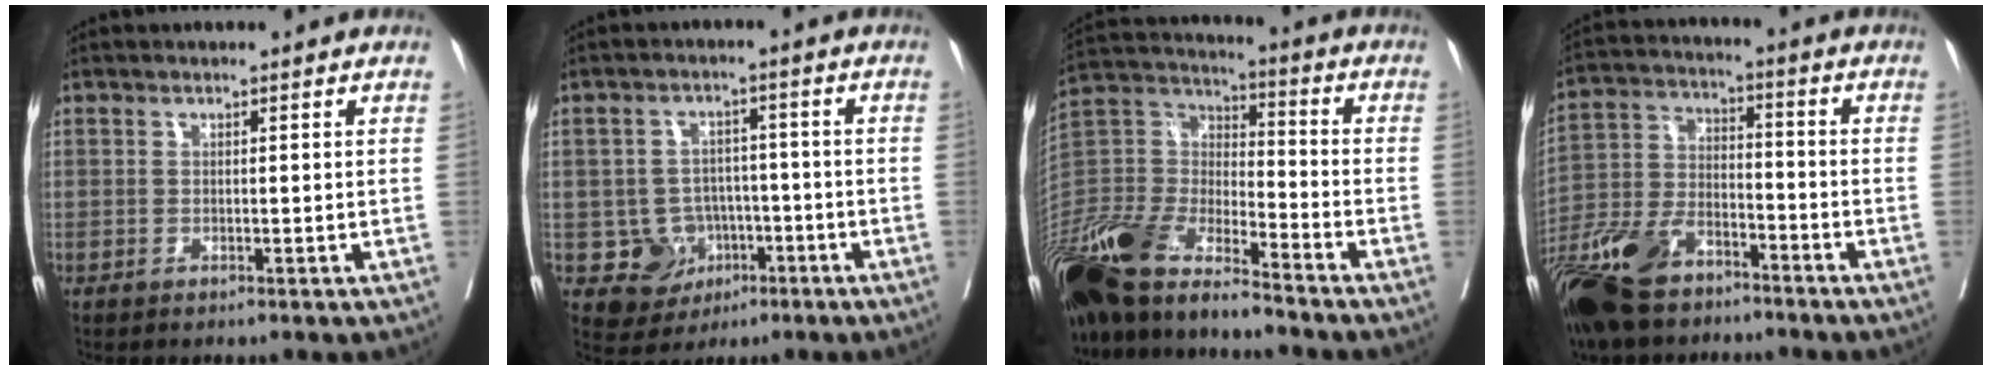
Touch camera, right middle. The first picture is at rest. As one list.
[{"total": 6.6, "force": [-2.1, 6.1, 1.1], "torque": [-0.012, 0.012, -0.024]}, {"total": 19.8, "force": [-16.1, 4.6, 10.4], "torque": [-0.236, -0.021, -0.314]}, {"total": 14.4, "force": [-10.5, 6.1, 7.9], "torque": [-0.169, -0.014, -0.198]}]